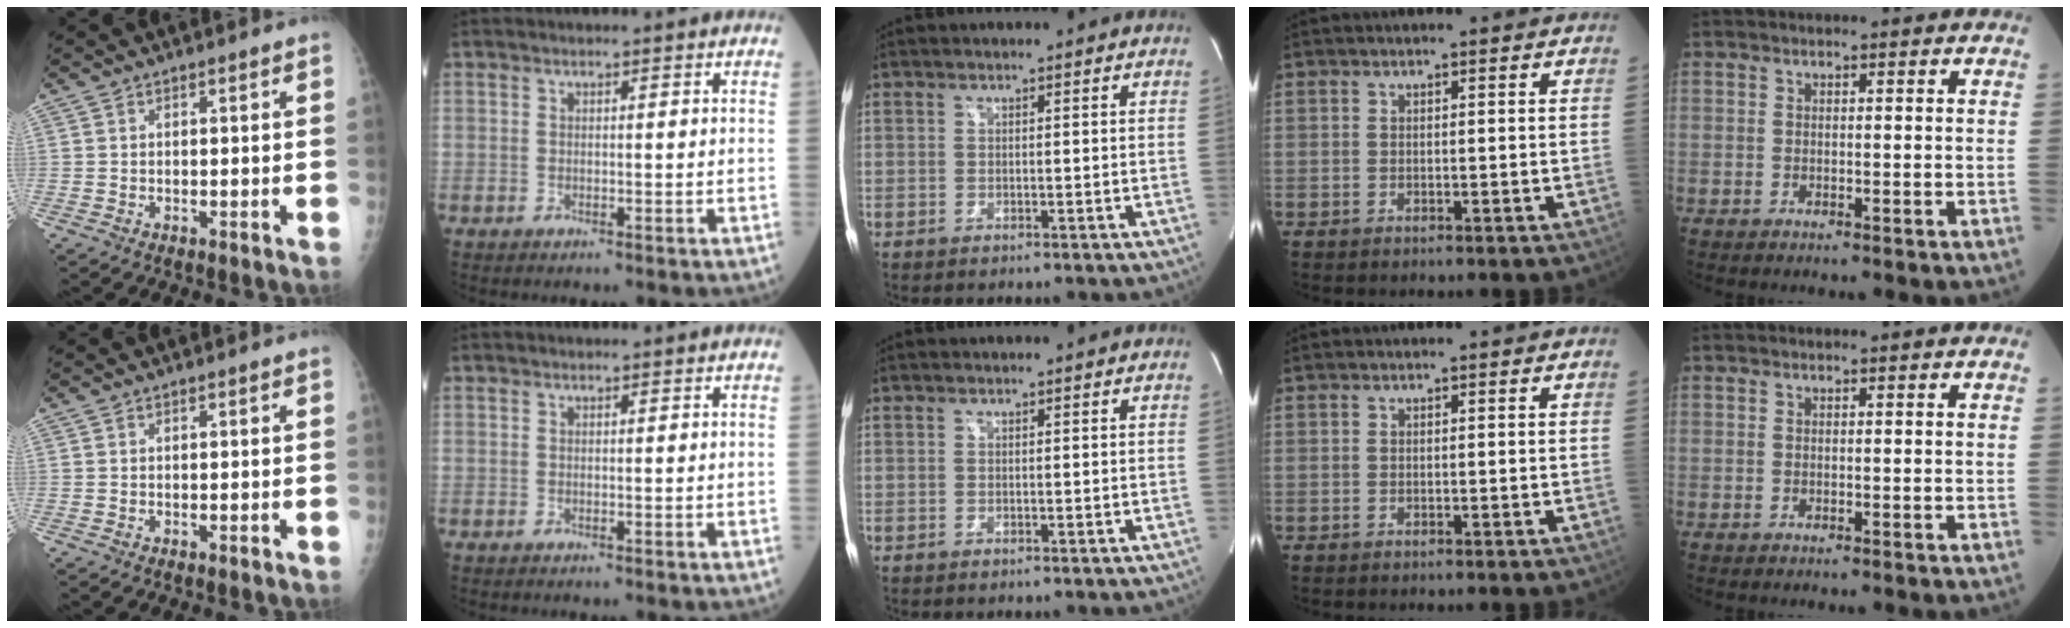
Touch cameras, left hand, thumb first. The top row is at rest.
{}